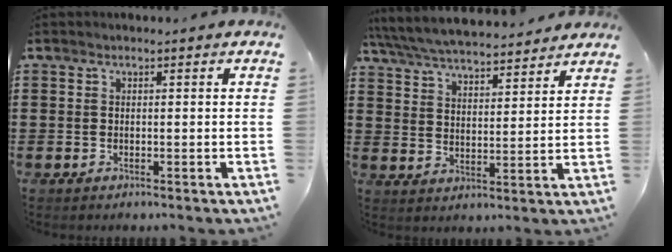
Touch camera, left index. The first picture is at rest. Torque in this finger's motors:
{"motor_torque": [2.14, 0.00, 1.05, 0.21]}